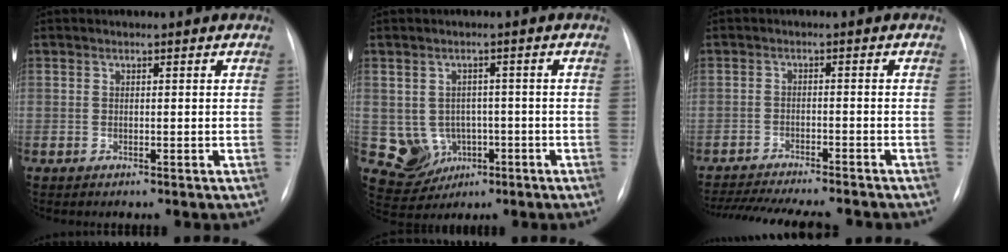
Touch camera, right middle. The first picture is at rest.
{"total": 6.4, "force": [-1.3, 6.0, 2.0], "torque": [-0.038, 0.015, -0.005]}
{"total": 17.1, "force": [-15.2, 2.6, 7.4], "torque": [-0.151, -0.023, -0.211]}